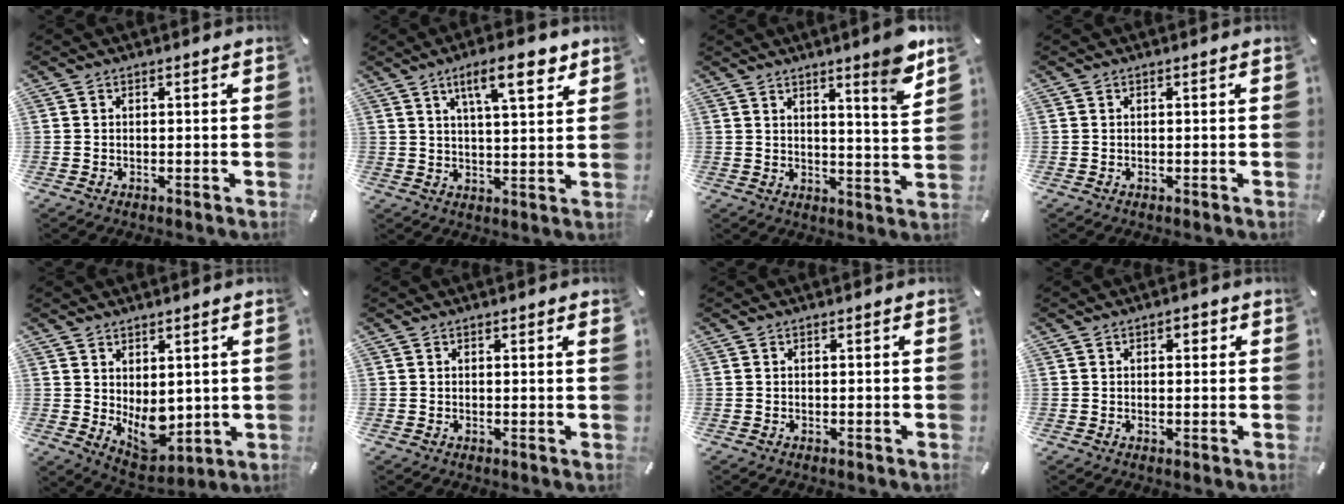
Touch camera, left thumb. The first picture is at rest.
{"total": 11.4, "force": [6.2, 3.4, 8.9], "torque": [-0.135, -0.019, 0.100]}
{"total": 8.4, "force": [6.5, 0.1, 5.4], "torque": [-0.080, -0.050, 0.103]}
{"total": 0.0}
{"total": 7.7, "force": [0.6, 5.9, 4.9], "torque": [-0.056, -0.013, 0.017]}
{"total": 0.7, "force": [0.4, 0.0, 0.5], "torque": [-0.010, -0.001, 0.007]}
{"total": 0.0}
{"total": 2.1, "force": [0.7, 1.5, 1.3], "torque": [-0.021, 0.004, 0.007]}